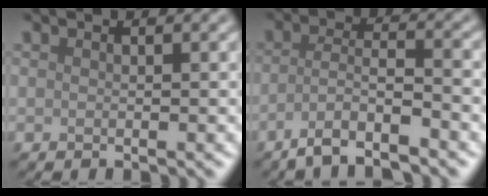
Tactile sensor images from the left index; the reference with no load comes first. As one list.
[{"total": 4.3, "force": [-2.7, 0.9, 3.3], "torque": [-0.057, 0.005, -0.058]}]